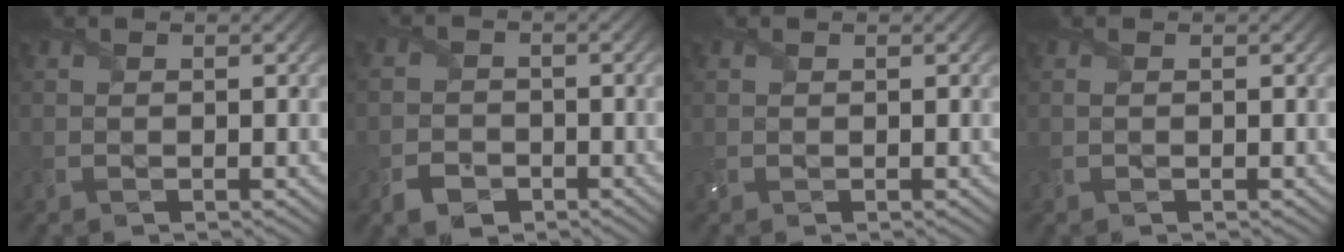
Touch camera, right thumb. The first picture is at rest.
{"total": 2.8, "force": [-1.9, 1.9, 1.0], "torque": [-0.026, -0.002, -0.045]}
{"total": 0.5, "force": [0.2, 0.4, 0.2], "torque": [-0.008, 0.001, 0.004]}
{"total": 0.6, "force": [0.0, 0.2, 0.6], "torque": [-0.015, 0.002, 0.001]}